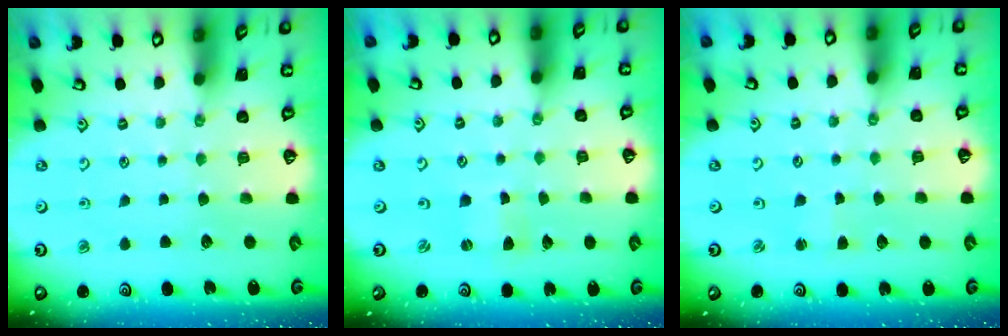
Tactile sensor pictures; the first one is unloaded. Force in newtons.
{"total": 0.0}
{"total": 1.6, "press": 1.6, "slide": 0.3}